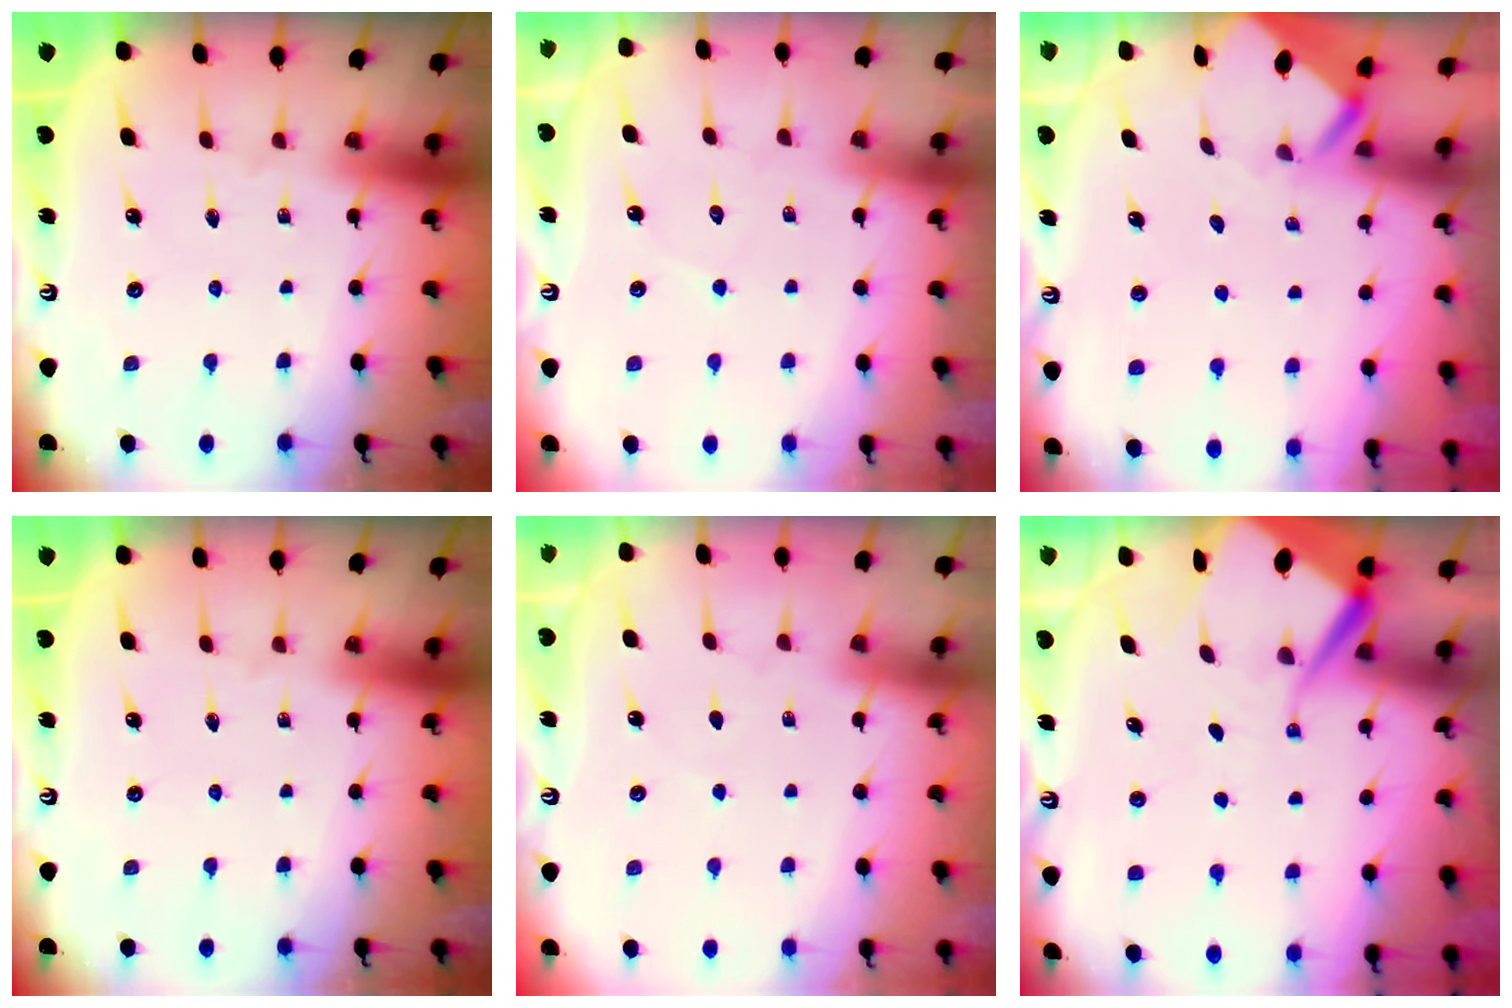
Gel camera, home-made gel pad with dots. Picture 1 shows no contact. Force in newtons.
{"total": 4.0, "press": 4.0, "slide": 0.4}
{"total": 3.0, "press": 3.0, "slide": 0.1}
{"total": 0.0}
{"total": 2.7, "press": 2.7, "slide": 0.4}
{"total": 8.7, "press": 8.6, "slide": 0.8}